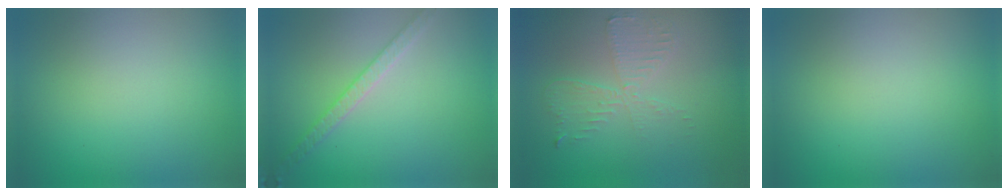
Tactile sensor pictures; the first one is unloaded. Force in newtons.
{"total": 2.9, "press": 2.8, "slide": 0.6}
{"total": 3.6, "press": 3.1, "slide": 1.9}
{"total": 0.0}